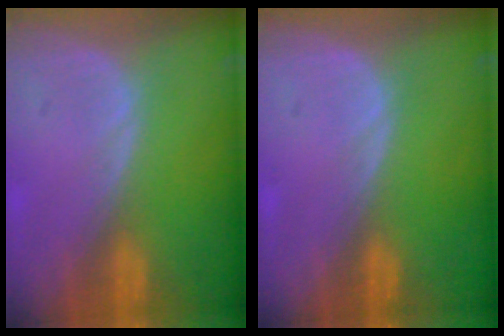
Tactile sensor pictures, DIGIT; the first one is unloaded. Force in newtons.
{"total": 0.0}